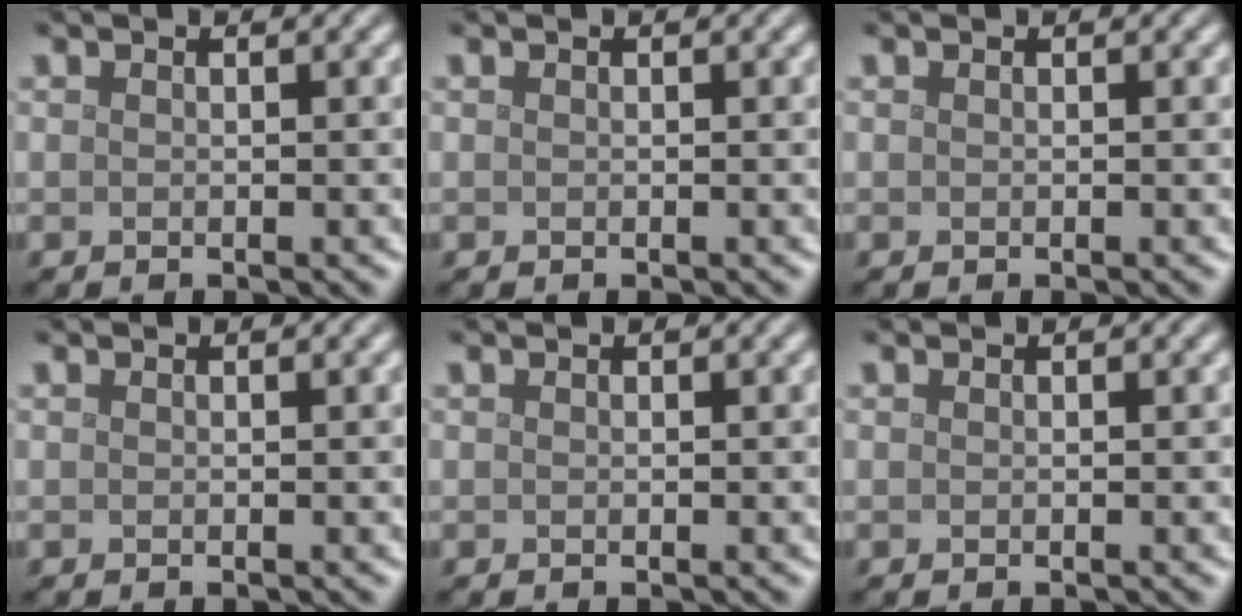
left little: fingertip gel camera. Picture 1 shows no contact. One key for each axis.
{"total": 0.0}
{"total": 0.0}
{"total": 0.0}
{"total": 0.0}
{"total": 0.0}